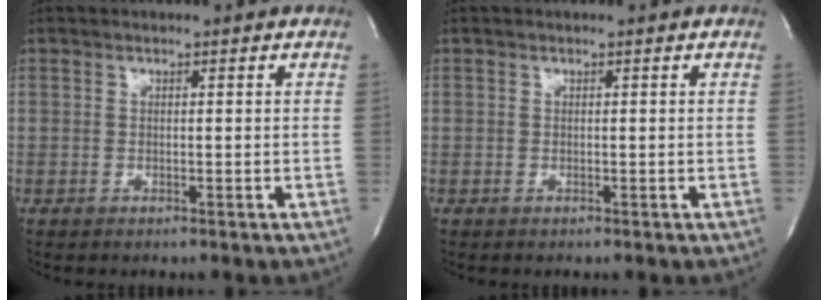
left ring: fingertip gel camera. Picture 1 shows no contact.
{"total": 0.0}